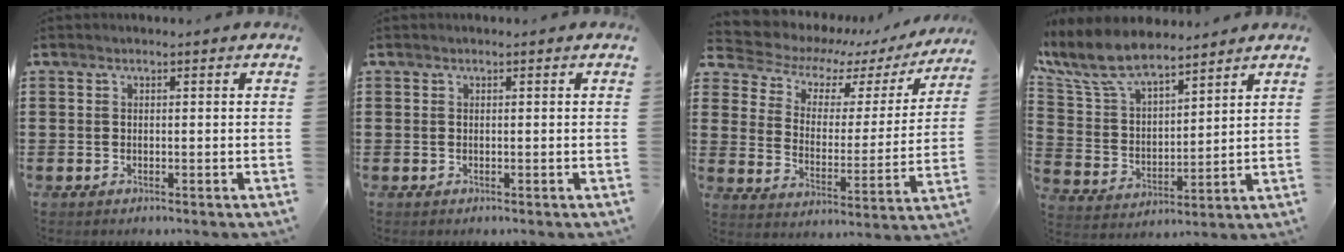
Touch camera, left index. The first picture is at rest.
{"total": 0.0}
{"total": 5.1, "force": [3.5, 3.2, 1.8], "torque": [-0.060, -0.024, 0.056]}
{"total": 9.5, "force": [8.3, 2.7, 3.8], "torque": [-0.112, -0.040, 0.150]}